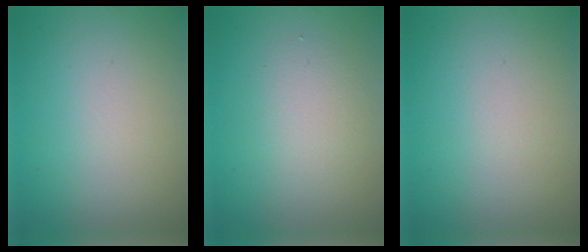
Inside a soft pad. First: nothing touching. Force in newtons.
{"total": 2.2, "press": 2.2, "slide": 0.1}
{"total": 0.0}